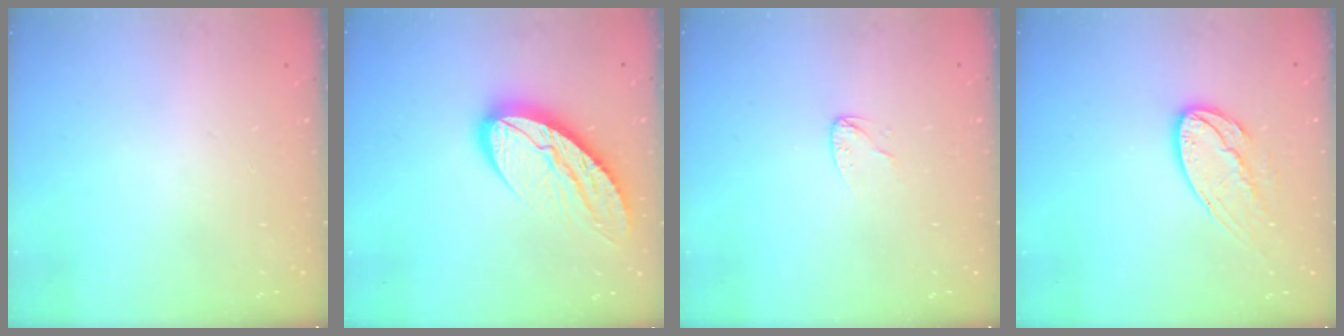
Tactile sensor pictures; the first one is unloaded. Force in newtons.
{"total": 13.2, "press": 13.2, "slide": 1.1}
{"total": 3.3, "press": 3.3, "slide": 0.3}
{"total": 12.3, "press": 12.2, "slide": 1.0}